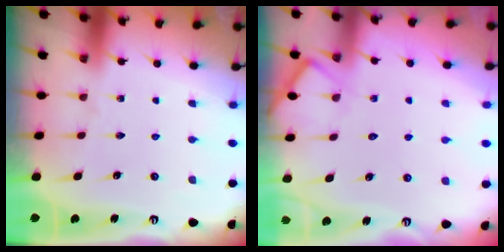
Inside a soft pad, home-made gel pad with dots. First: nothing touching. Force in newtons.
{"total": 6.8, "press": 6.8, "slide": 0.5}